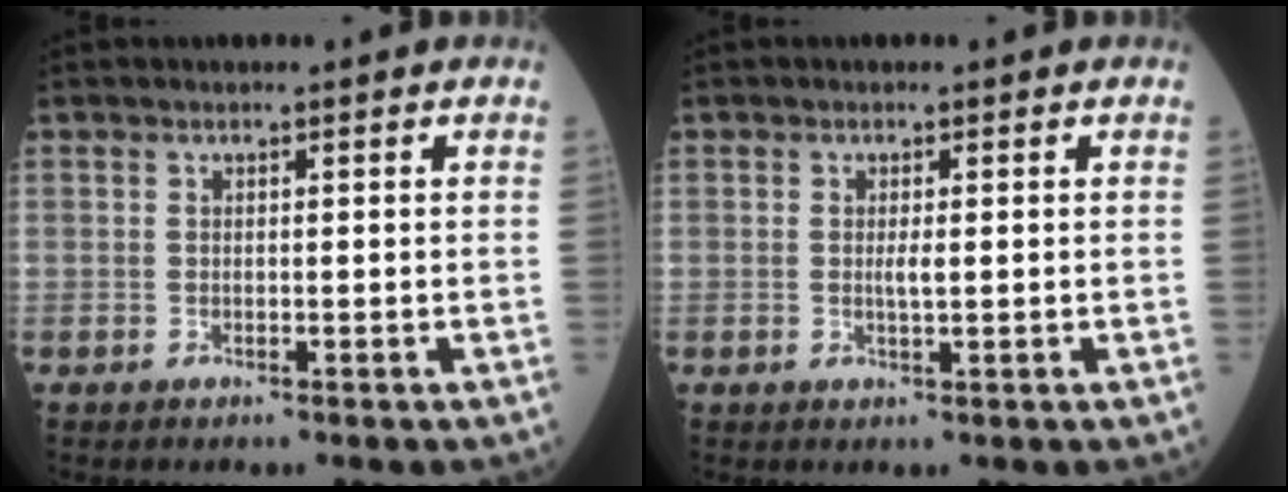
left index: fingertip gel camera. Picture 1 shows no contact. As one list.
[{"total": 1.3, "force": [0.2, 0.1, 1.3], "torque": [-0.029, -0.002, 0.004]}]